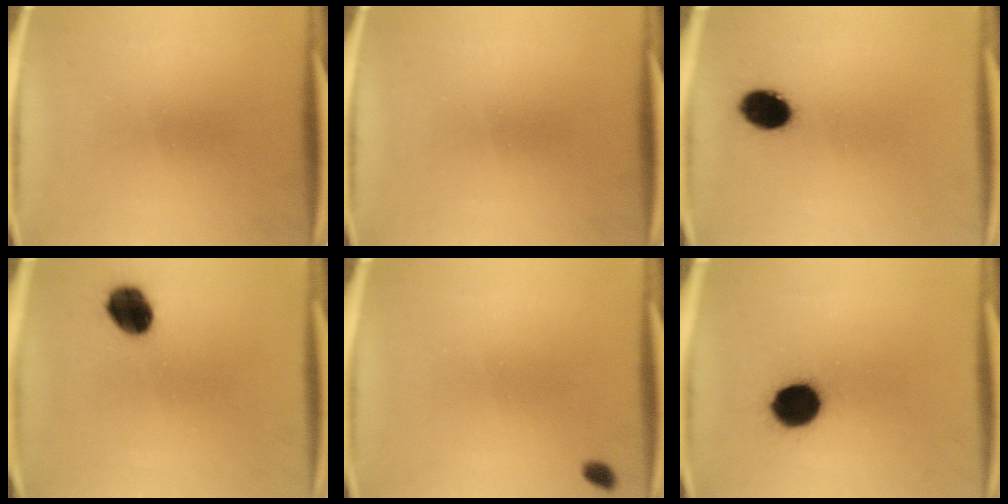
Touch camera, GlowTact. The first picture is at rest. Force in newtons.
{"total": 0.0}
{"total": 7.5}
{"total": 8.5}
{"total": 1.2}
{"total": 11.1}